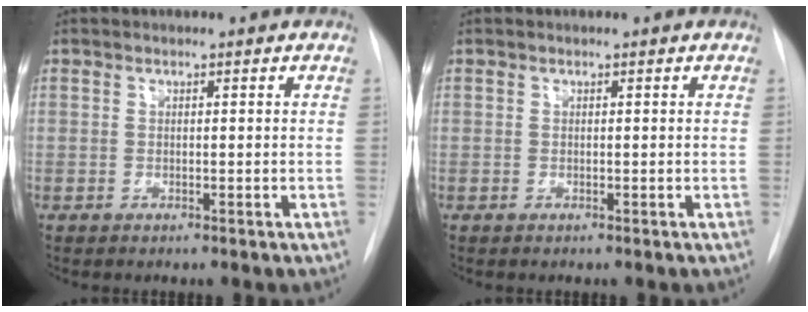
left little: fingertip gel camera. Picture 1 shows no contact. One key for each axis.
{"total": 0.0}